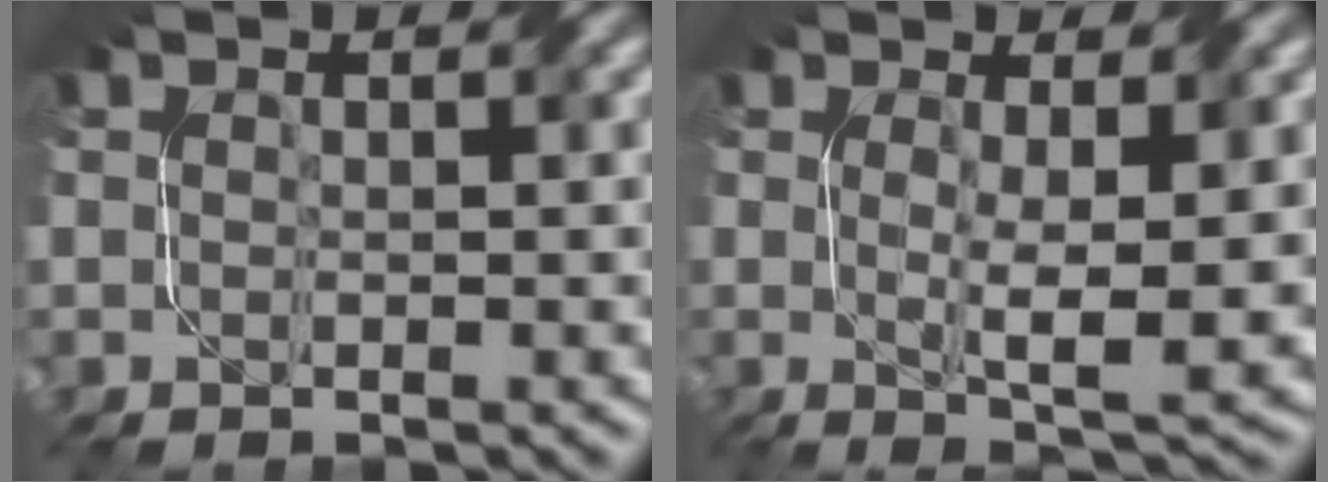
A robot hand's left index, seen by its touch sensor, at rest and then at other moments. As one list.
[{"total": 4.4, "force": [0.5, 0.8, 4.2], "torque": [-0.075, -0.013, 0.013]}]